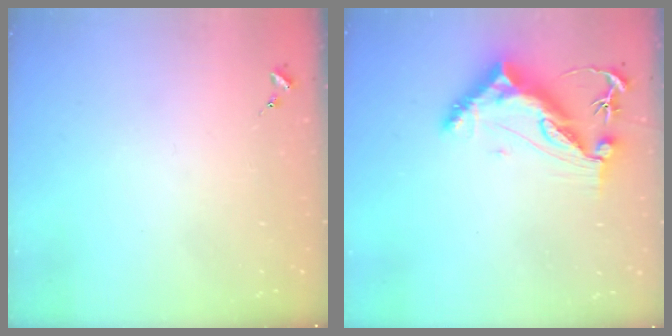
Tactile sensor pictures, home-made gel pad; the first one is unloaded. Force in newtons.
{"total": 9.9, "press": 9.8, "slide": 1.1}